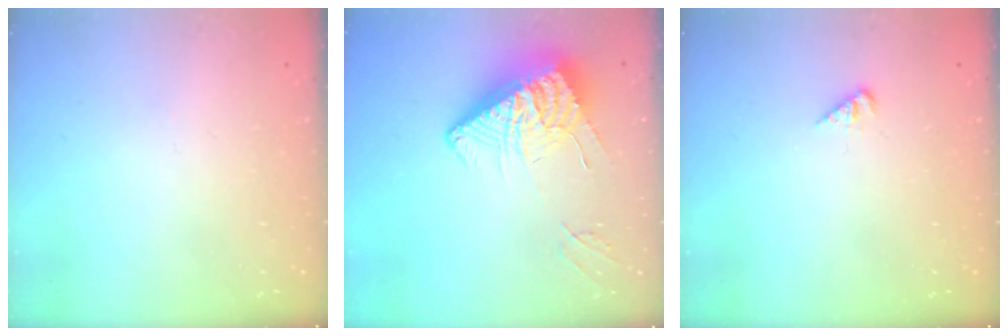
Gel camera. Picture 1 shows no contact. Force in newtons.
{"total": 13.7, "press": 13.6, "slide": 1.3}
{"total": 1.6, "press": 1.6, "slide": 0.3}